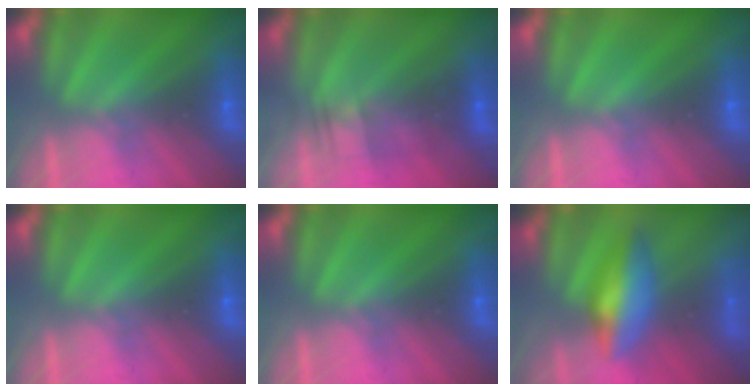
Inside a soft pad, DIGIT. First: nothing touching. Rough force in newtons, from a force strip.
{"total": 2.2}
{"total": 0.0}
{"total": 0.0}
{"total": 0.0}
{"total": 8.1}